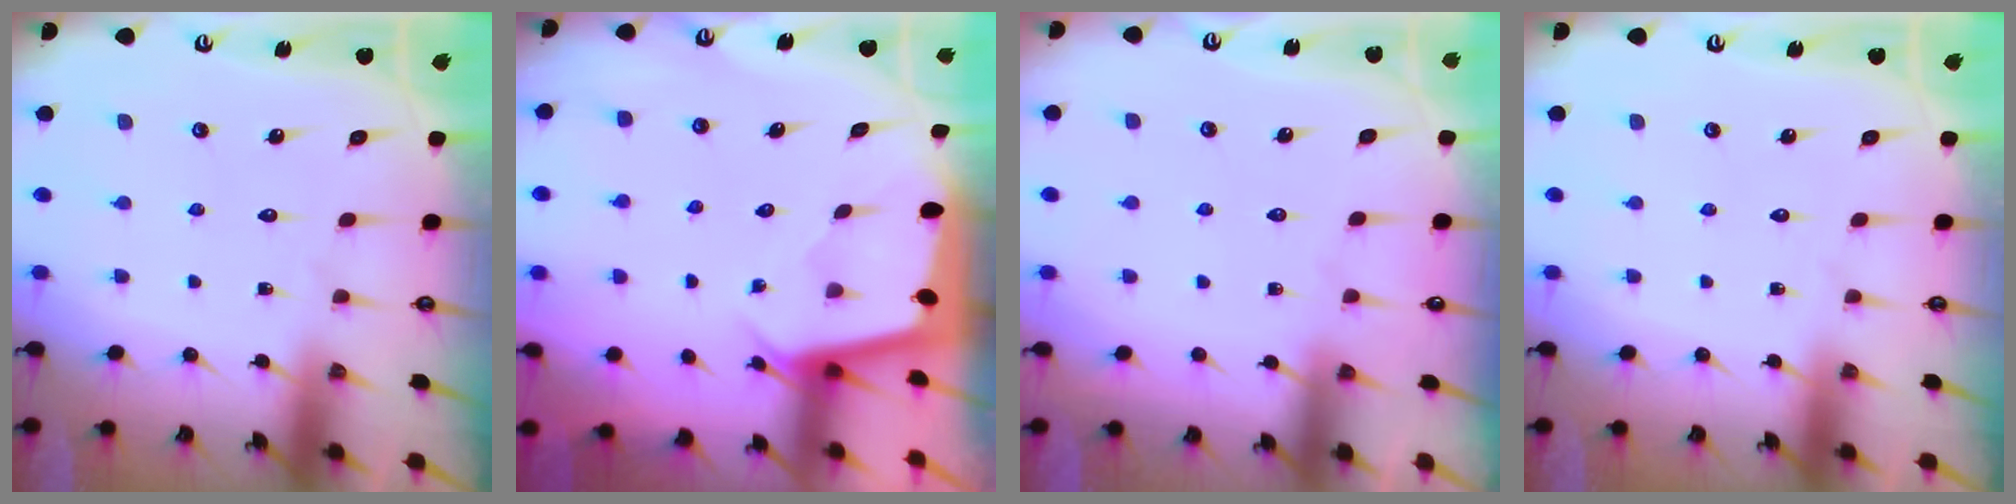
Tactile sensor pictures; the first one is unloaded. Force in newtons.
{"total": 1.9, "press": 1.9, "slide": 0.3}
{"total": 3.8, "press": 3.8, "slide": 0.6}
{"total": 0.0}